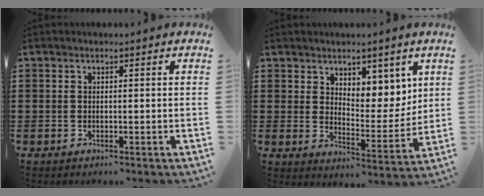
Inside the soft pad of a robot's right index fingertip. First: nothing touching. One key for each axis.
{"total": 6.3, "fx": 5.0, "fy": 3.6, "fz": 1.3, "tx": -0.026, "ty": -0.027, "tz": 0.091}